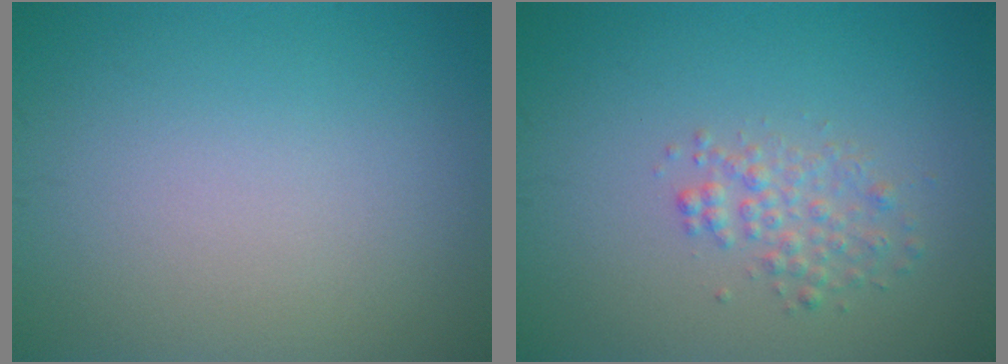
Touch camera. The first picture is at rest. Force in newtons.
{"total": 2.0, "press": 2.0, "slide": 0.1}